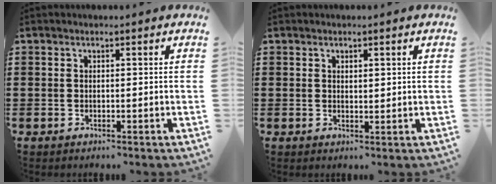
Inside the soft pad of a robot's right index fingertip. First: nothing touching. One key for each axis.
{"total": 0.9, "fx": 0.6, "fy": 0.5, "fz": 0.4, "tx": -0.009, "ty": 0.004, "tz": 0.011}